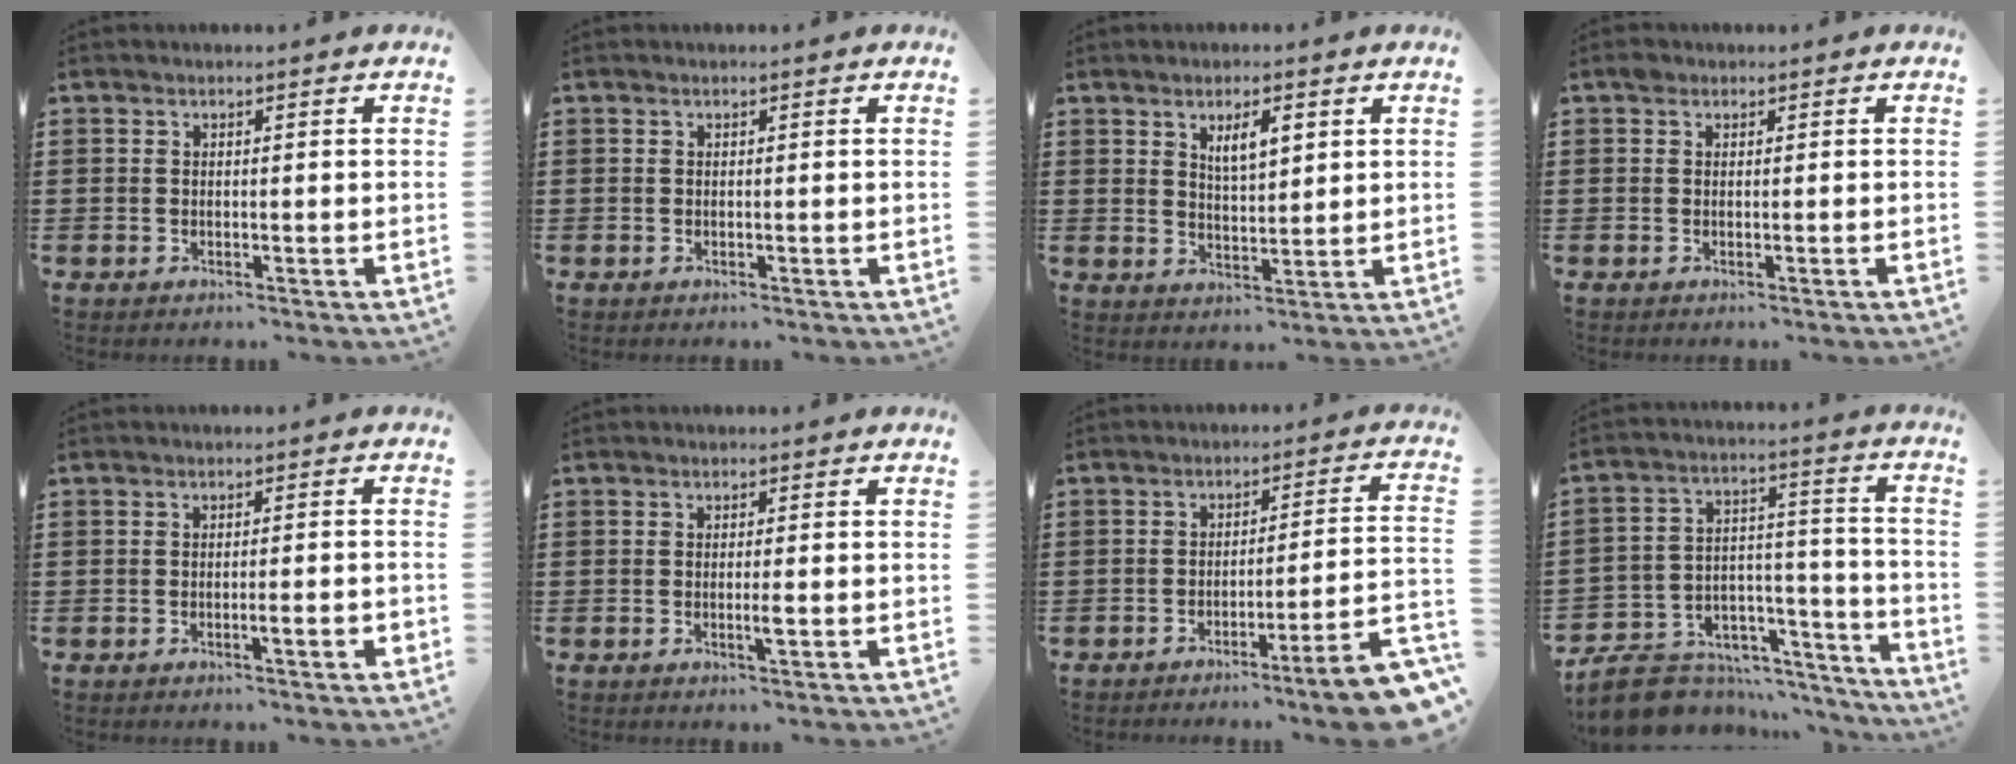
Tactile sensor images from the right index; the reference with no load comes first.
{"total": 0.0}
{"total": 3.9, "force": [1.9, 1.4, 3.1], "torque": [-0.050, 0.000, 0.027]}
{"total": 0.0}
{"total": 2.6, "force": [-0.9, 0.0, 2.4], "torque": [-0.039, -0.005, -0.016]}
{"total": 2.0, "force": [-0.5, 0.0, 1.9], "torque": [-0.033, -0.003, -0.010]}
{"total": 7.9, "force": [-5.4, -0.3, 5.7], "torque": [-0.090, -0.011, -0.103]}
{"total": 8.4, "force": [-7.1, 4.0, 1.8], "torque": [-0.039, 0.009, -0.129]}